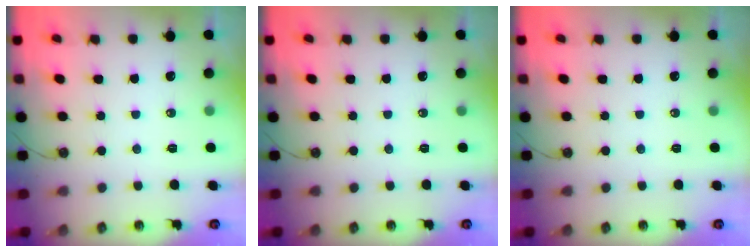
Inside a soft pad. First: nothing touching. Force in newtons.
{"total": 0.0}
{"total": 0.0}